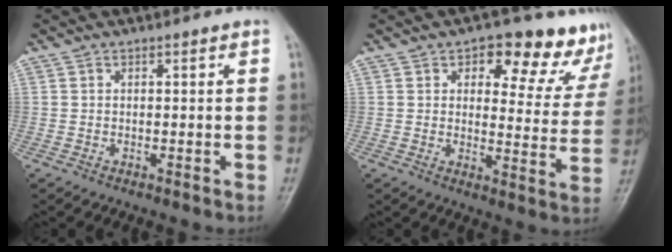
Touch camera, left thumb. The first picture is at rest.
{"total": 14.6, "force": [9.6, 7.3, 8.3], "torque": [-0.035, -0.045, 0.106]}